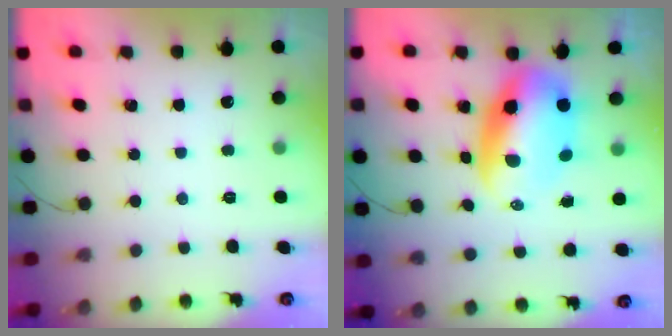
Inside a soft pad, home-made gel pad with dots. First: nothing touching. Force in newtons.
{"total": 10.5, "press": 10.1, "slide": 2.8}